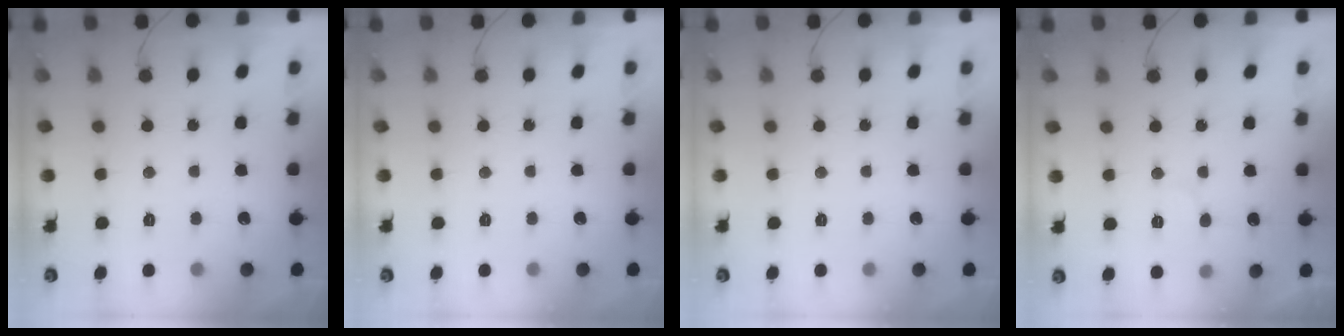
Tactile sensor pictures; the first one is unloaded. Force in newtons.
{"total": 0.0}
{"total": 0.0}
{"total": 6.1, "press": 6.1, "slide": 0.5}